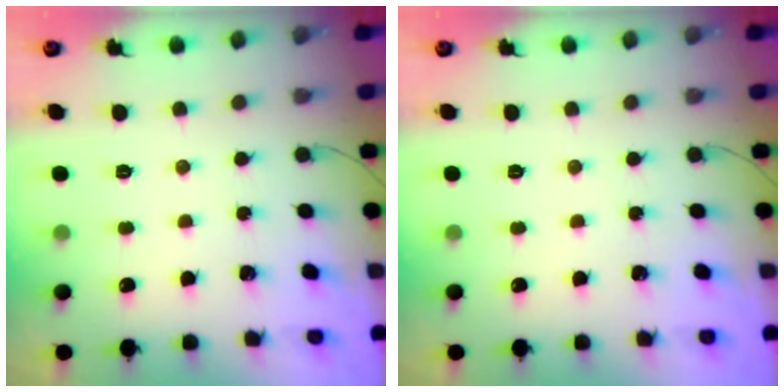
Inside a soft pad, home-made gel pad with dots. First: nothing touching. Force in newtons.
{"total": 0.0}